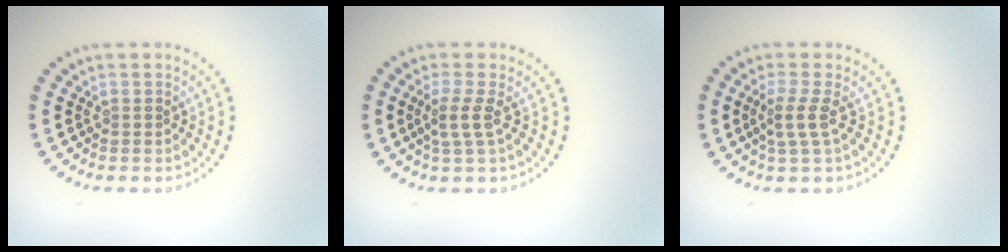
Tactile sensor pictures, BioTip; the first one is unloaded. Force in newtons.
{"total": 2.2, "press": 1.7, "slide": 1.4}
{"total": 2.2, "press": 1.7, "slide": 1.4}